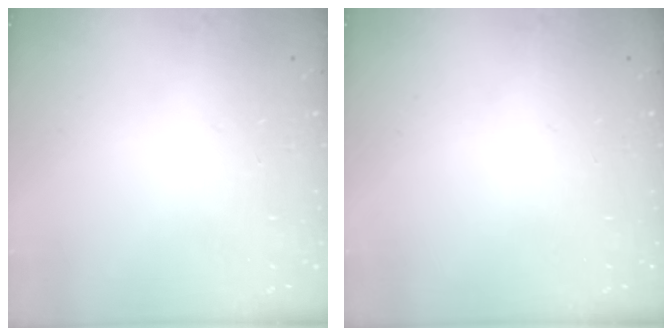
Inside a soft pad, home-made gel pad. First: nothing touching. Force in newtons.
{"total": 0.0}